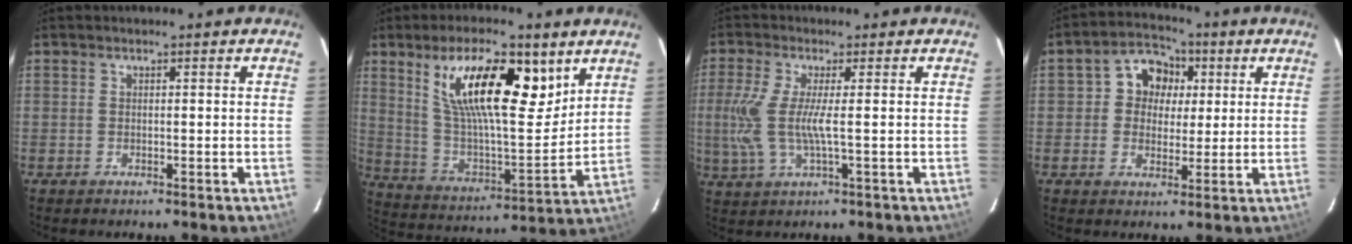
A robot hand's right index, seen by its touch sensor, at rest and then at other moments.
{"total": 19.7, "force": [9.9, 6.8, 15.6], "torque": [-0.270, 0.007, 0.182]}
{"total": 7.9, "force": [-0.3, 1.0, 7.8], "torque": [-0.180, -0.005, -0.003]}
{"total": 7.7, "force": [1.2, 6.9, 3.2], "torque": [-0.052, 0.028, 0.017]}